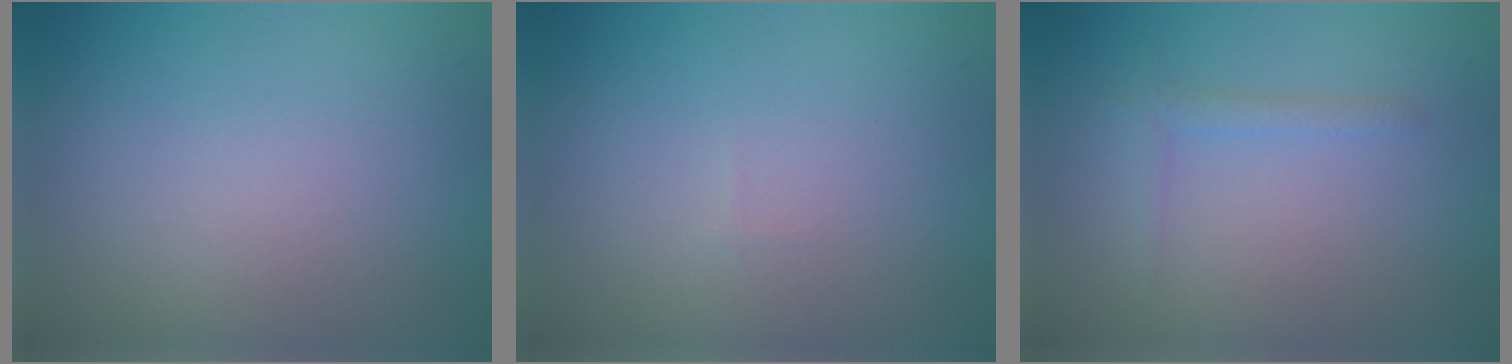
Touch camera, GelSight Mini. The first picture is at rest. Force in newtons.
{"total": 0.0}
{"total": 1.1, "press": 1.1, "slide": 0.1}